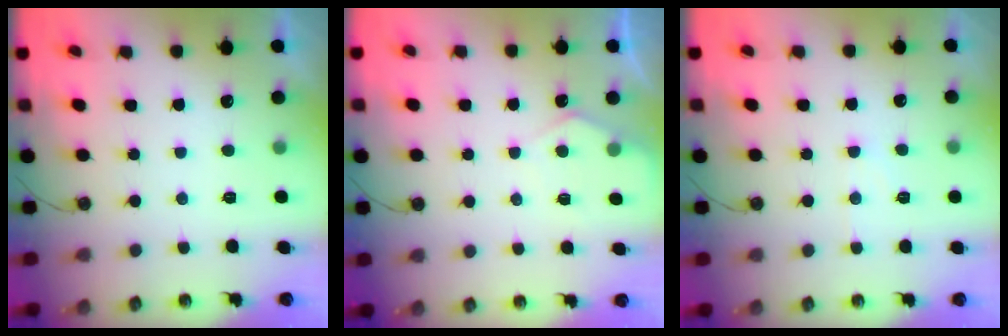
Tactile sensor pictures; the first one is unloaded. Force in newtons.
{"total": 5.8, "press": 5.8, "slide": 0.6}
{"total": 4.5, "press": 4.4, "slide": 0.8}